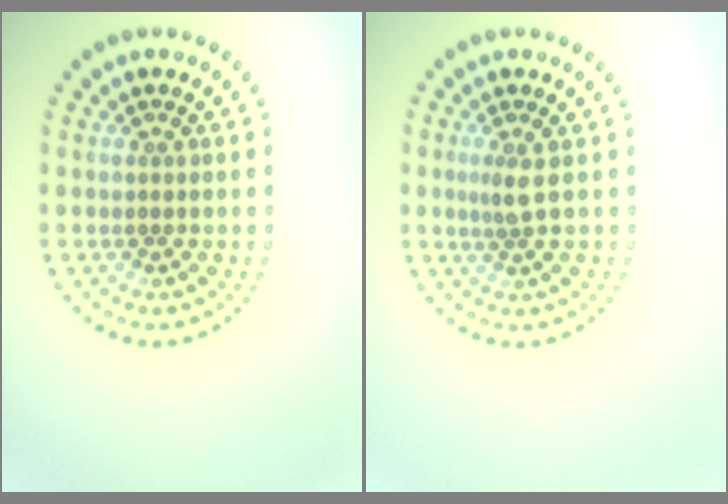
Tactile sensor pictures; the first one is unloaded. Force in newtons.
{"total": 1.6, "press": 1.1, "slide": 1.1}